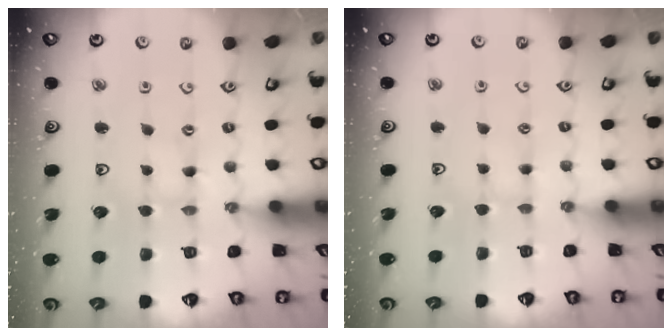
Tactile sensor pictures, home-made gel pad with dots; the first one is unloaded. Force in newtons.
{"total": 1.8, "press": 1.7, "slide": 0.3}